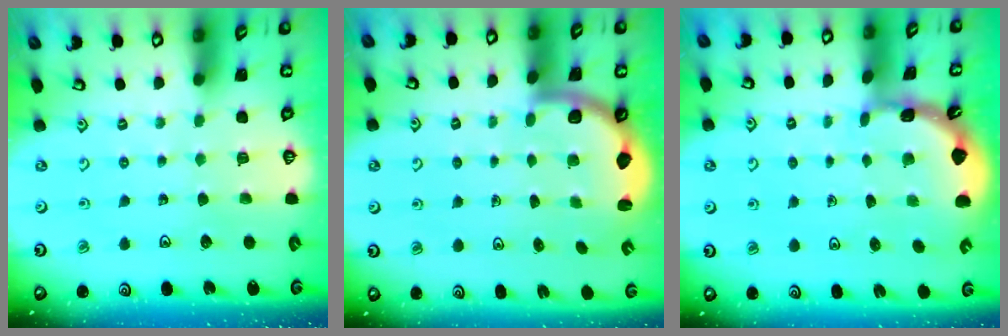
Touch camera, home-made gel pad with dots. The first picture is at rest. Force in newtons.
{"total": 2.5, "press": 2.4, "slide": 0.7}
{"total": 1.8, "press": 1.8, "slide": 0.2}